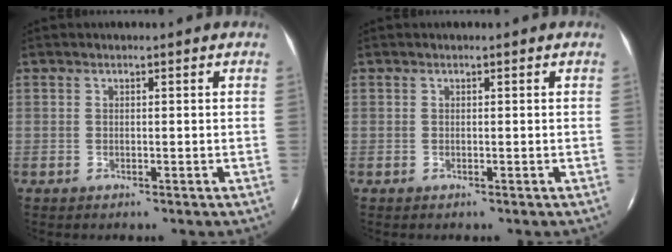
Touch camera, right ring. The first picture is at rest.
{"total": 0.0}